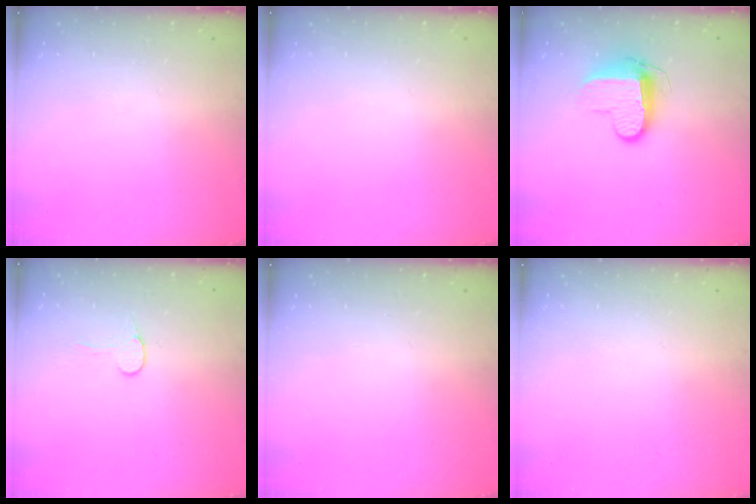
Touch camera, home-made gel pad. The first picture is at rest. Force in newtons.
{"total": 0.0}
{"total": 9.4, "press": 9.4, "slide": 0.7}
{"total": 6.1, "press": 6.1, "slide": 0.5}
{"total": 0.0}
{"total": 0.0}